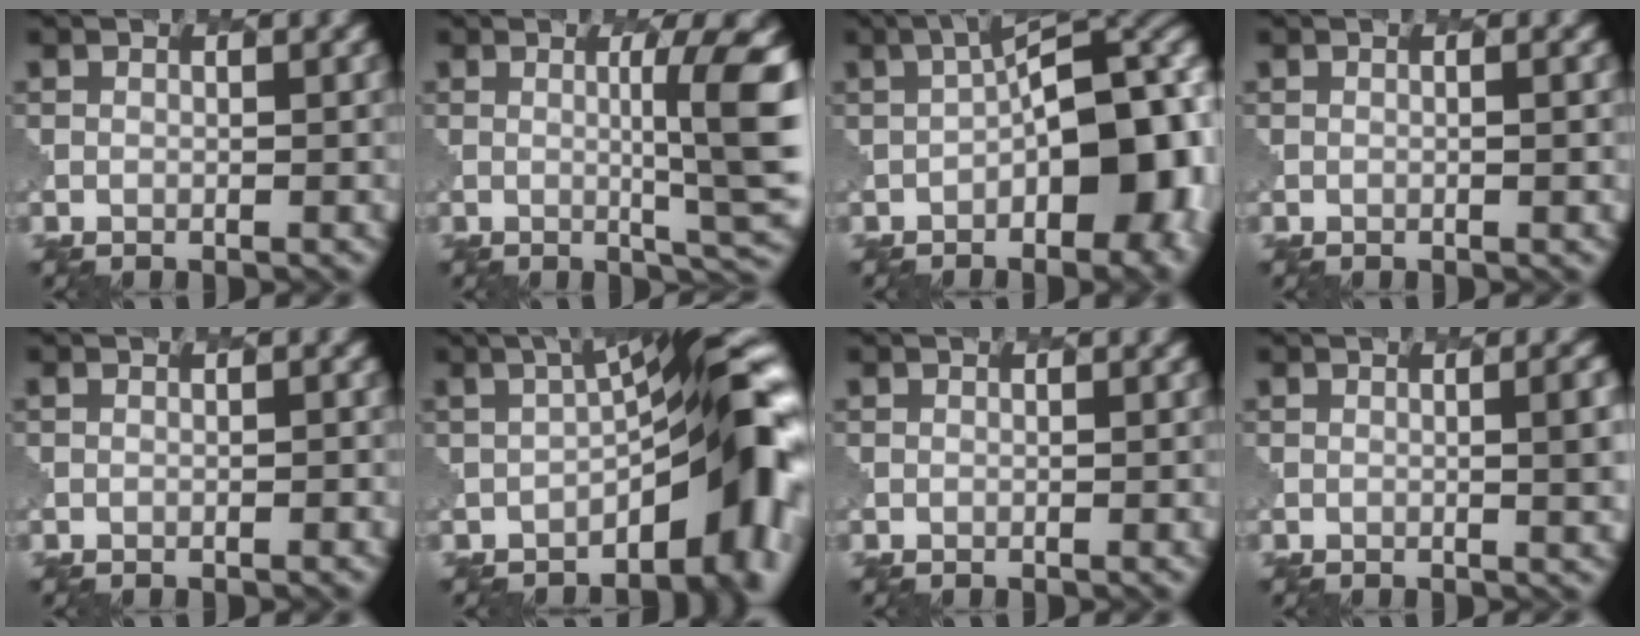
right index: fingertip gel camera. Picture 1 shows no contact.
{"total": 7.3, "force": [0.6, 1.2, 7.2], "torque": [-0.094, -0.004, 0.012]}
{"total": 11.7, "force": [-2.0, 5.8, 10.0], "torque": [-0.091, 0.014, -0.036]}
{"total": 0.6, "force": [0.0, -0.1, 0.6], "torque": [-0.002, 0.002, -0.002]}
{"total": 0.8, "force": [-0.3, 0.5, 0.6], "torque": [-0.005, 0.000, -0.001]}
{"total": 9.7, "force": [-2.8, 3.4, 8.6], "torque": [-0.098, 0.013, -0.050]}
{"total": 0.0}
{"total": 3.6, "force": [0.3, 1.0, 3.5], "torque": [-0.031, 0.004, 0.005]}